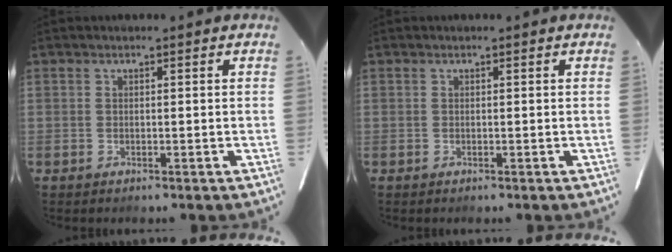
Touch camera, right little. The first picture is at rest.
{"total": 0.0}